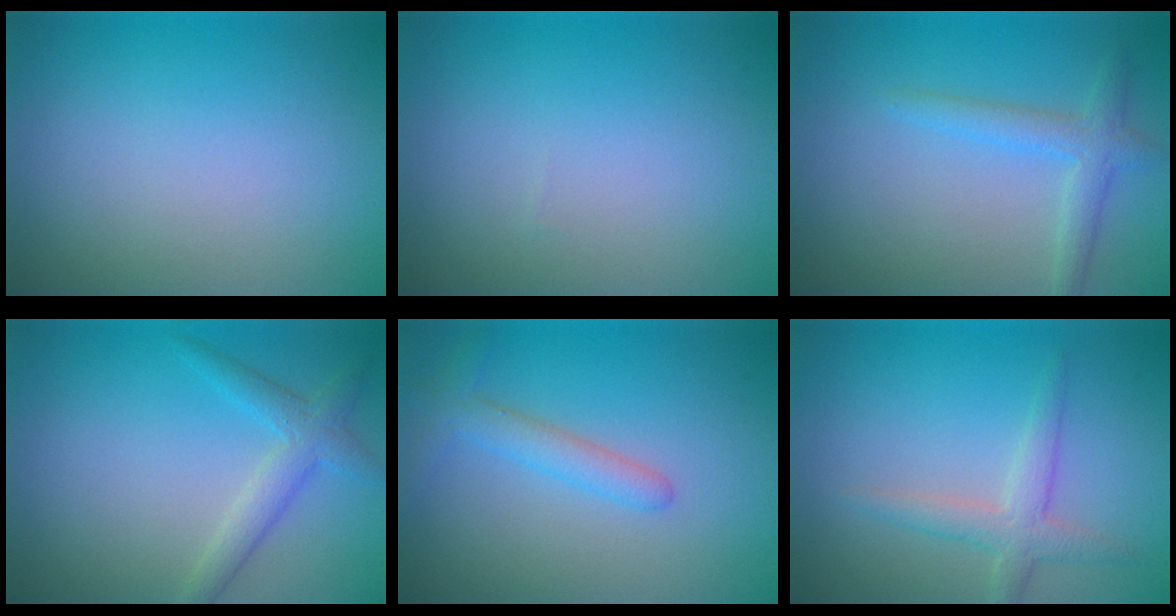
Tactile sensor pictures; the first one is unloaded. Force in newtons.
{"total": 0.0}
{"total": 2.5, "press": 2.5, "slide": 0.1}
{"total": 2.7, "press": 2.7, "slide": 0.1}
{"total": 2.4, "press": 2.4, "slide": 0.1}
{"total": 2.6, "press": 2.6, "slide": 0.1}